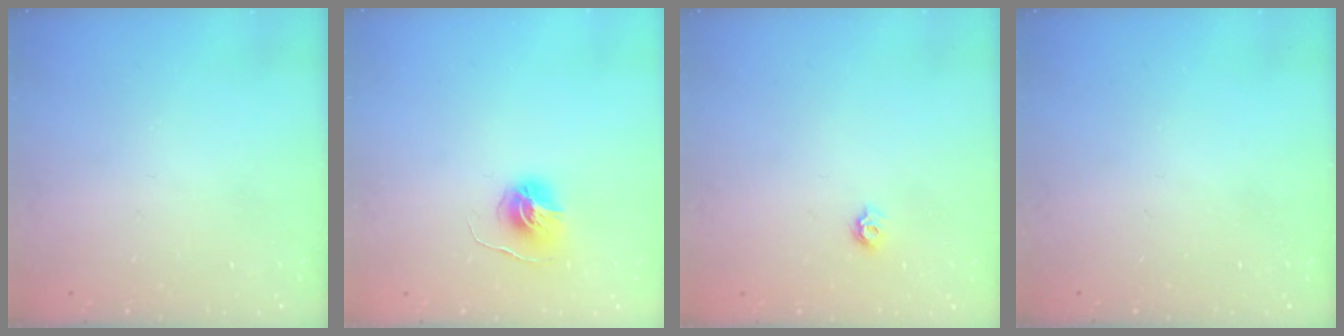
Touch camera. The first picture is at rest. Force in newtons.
{"total": 6.0, "press": 6.0, "slide": 0.6}
{"total": 4.6, "press": 4.6, "slide": 0.6}
{"total": 0.0}